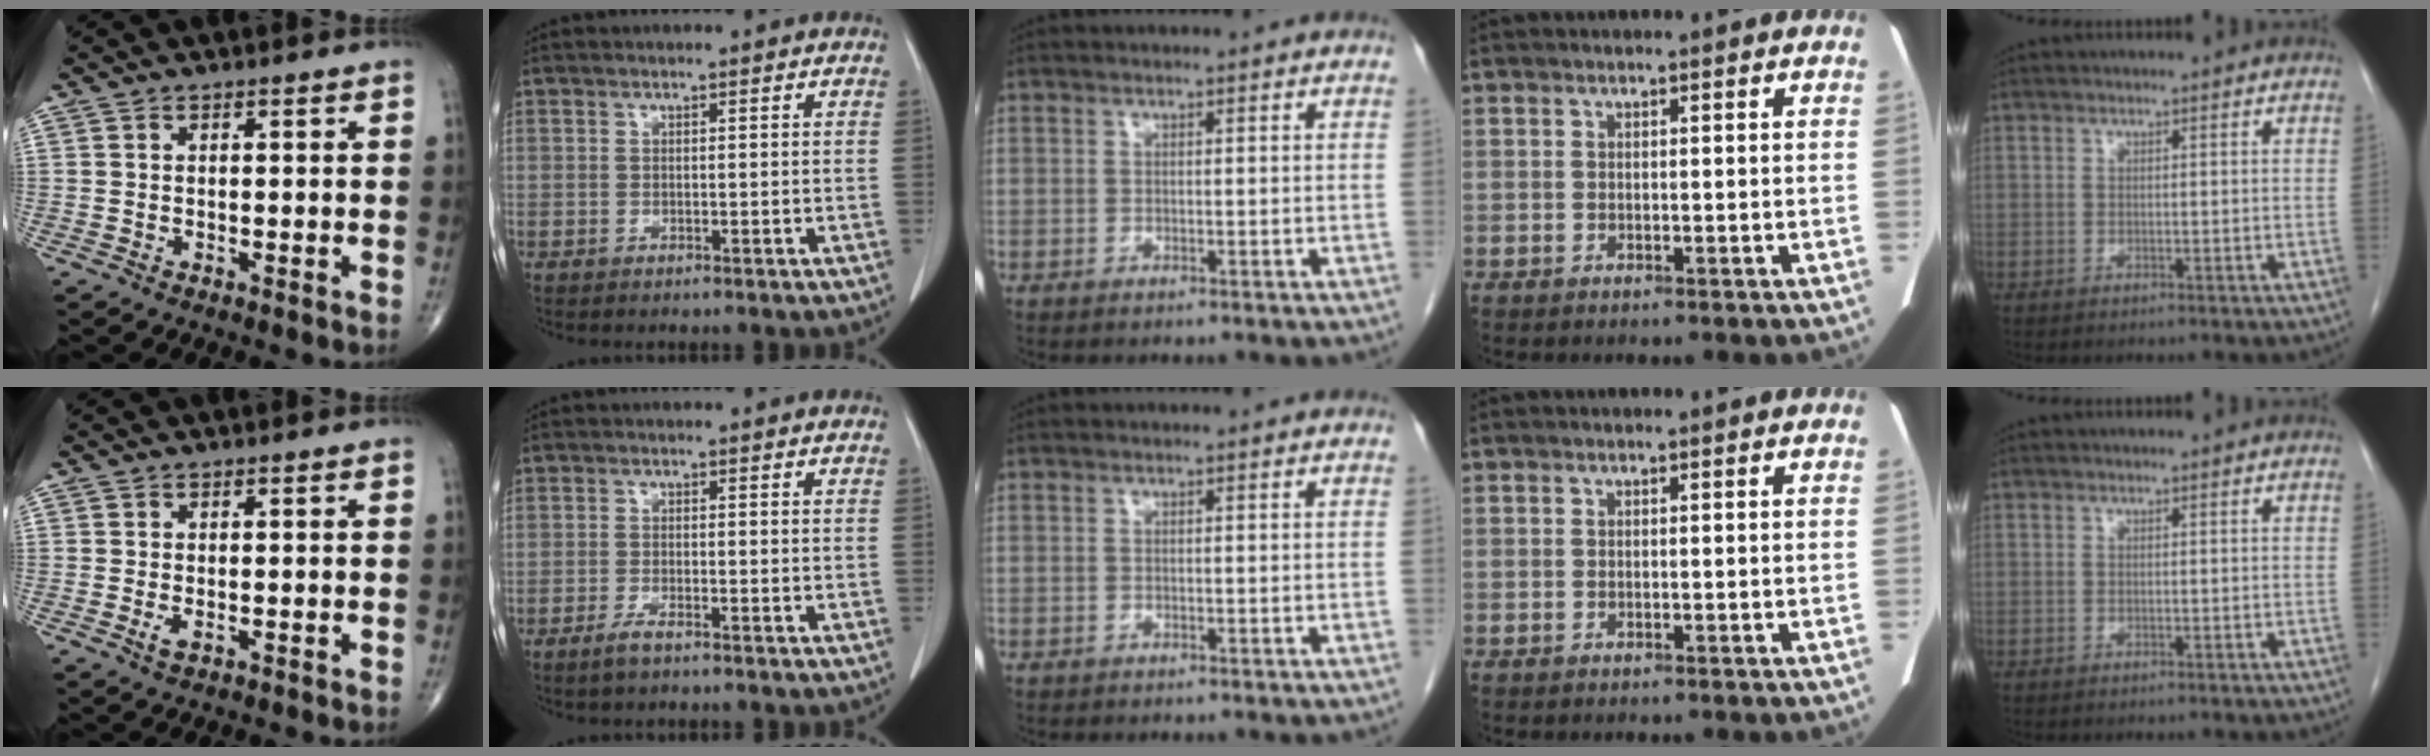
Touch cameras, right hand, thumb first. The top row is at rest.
{"thumb": {"total": 1.6, "force": [-0.5, 0.9, 1.3], "torque": [-0.028, -0.004, -0.008]}, "index": {"total": 2.3, "force": [-1.7, 0.3, 1.5], "torque": [-0.035, -0.003, -0.033]}}